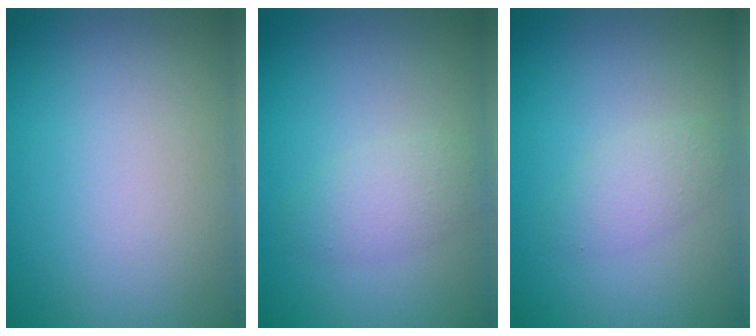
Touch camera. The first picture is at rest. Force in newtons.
{"total": 2.2, "press": 2.2, "slide": 0.0}
{"total": 1.9, "press": 1.9, "slide": 0.1}